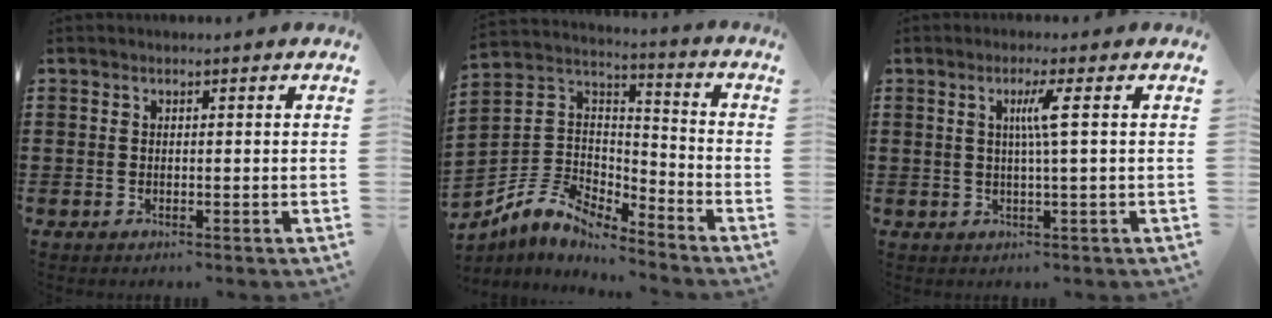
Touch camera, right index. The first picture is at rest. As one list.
[{"total": 6.7, "force": [-5.6, 3.2, 1.7], "torque": [-0.068, -0.005, -0.119]}, {"total": 3.6, "force": [0.6, -0.6, 3.5], "torque": [-0.068, -0.005, 0.005]}]